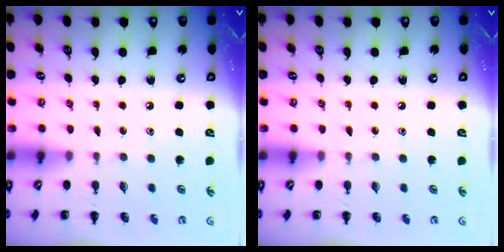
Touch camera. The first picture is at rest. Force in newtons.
{"total": 0.0}